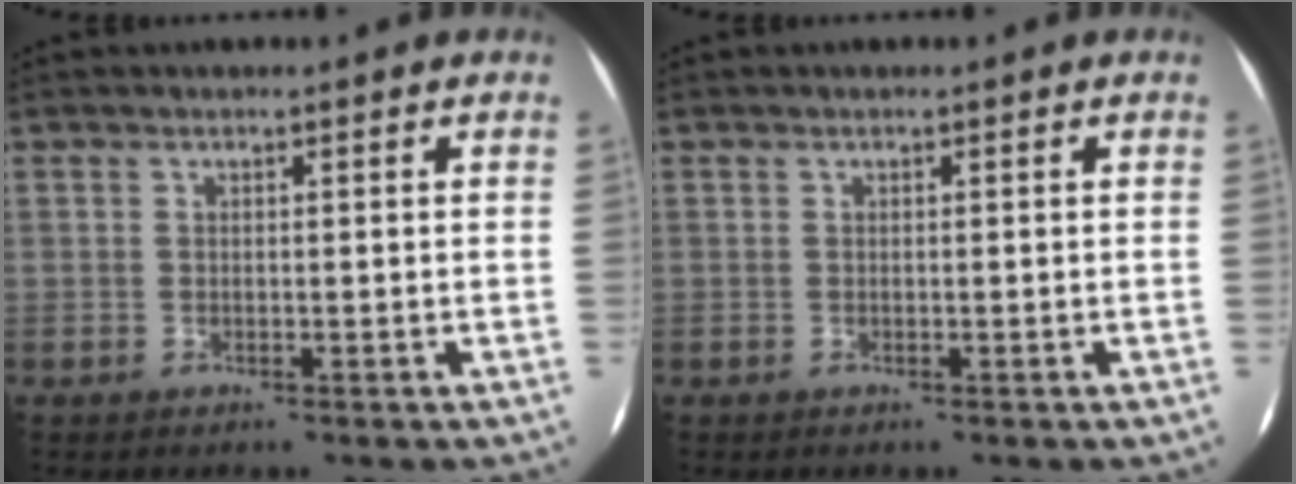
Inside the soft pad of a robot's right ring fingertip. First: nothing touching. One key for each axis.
{"total": 0.0}